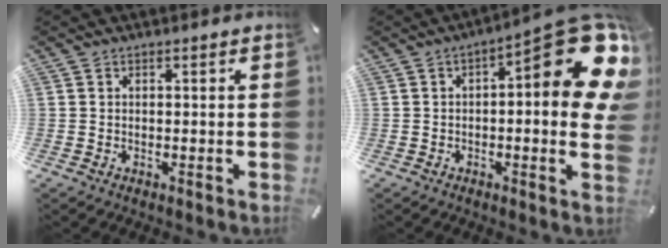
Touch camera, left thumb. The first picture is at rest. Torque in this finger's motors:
{"motor_torque": [0.80, 0.94, 1.40, -0.19, 0.18]}